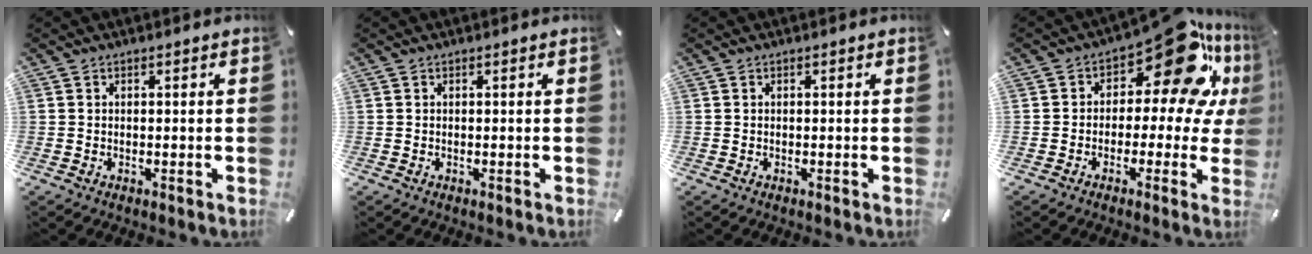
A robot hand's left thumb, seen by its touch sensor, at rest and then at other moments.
{"total": 0.0}
{"total": 0.0}
{"total": 17.4, "force": [8.1, 8.7, 12.7], "torque": [-0.172, -0.052, 0.131]}